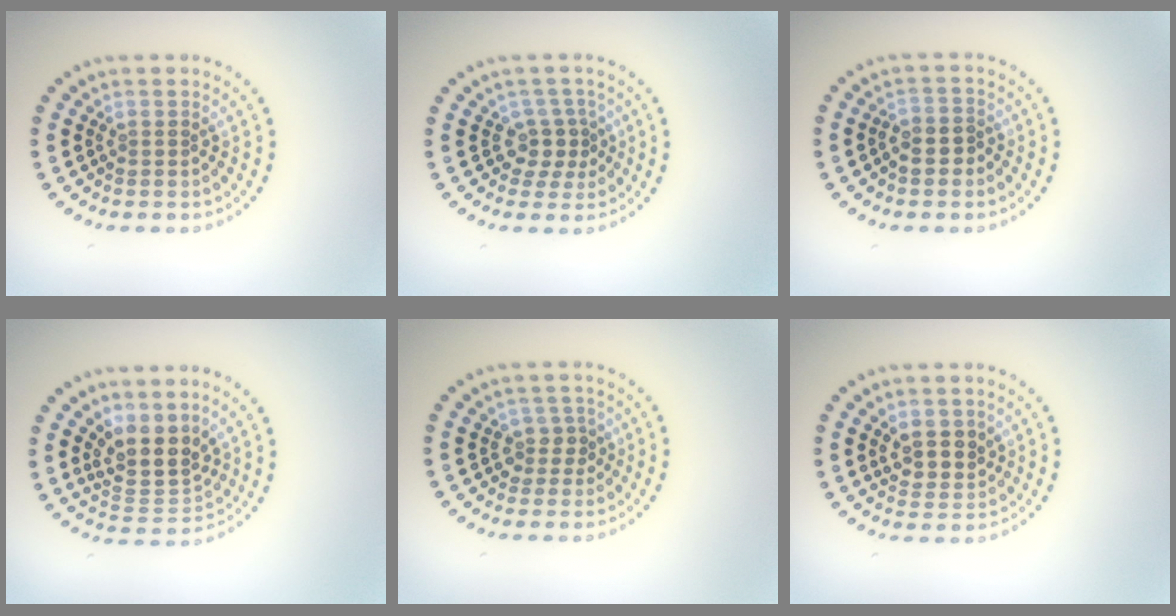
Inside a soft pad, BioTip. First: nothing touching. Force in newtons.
{"total": 2.5, "press": 1.8, "slide": 1.8}
{"total": 1.6, "press": 1.4, "slide": 0.9}
{"total": 4.0, "press": 3.5, "slide": 2.0}
{"total": 1.9, "press": 1.5, "slide": 1.1}
{"total": 2.8, "press": 2.5, "slide": 1.3}